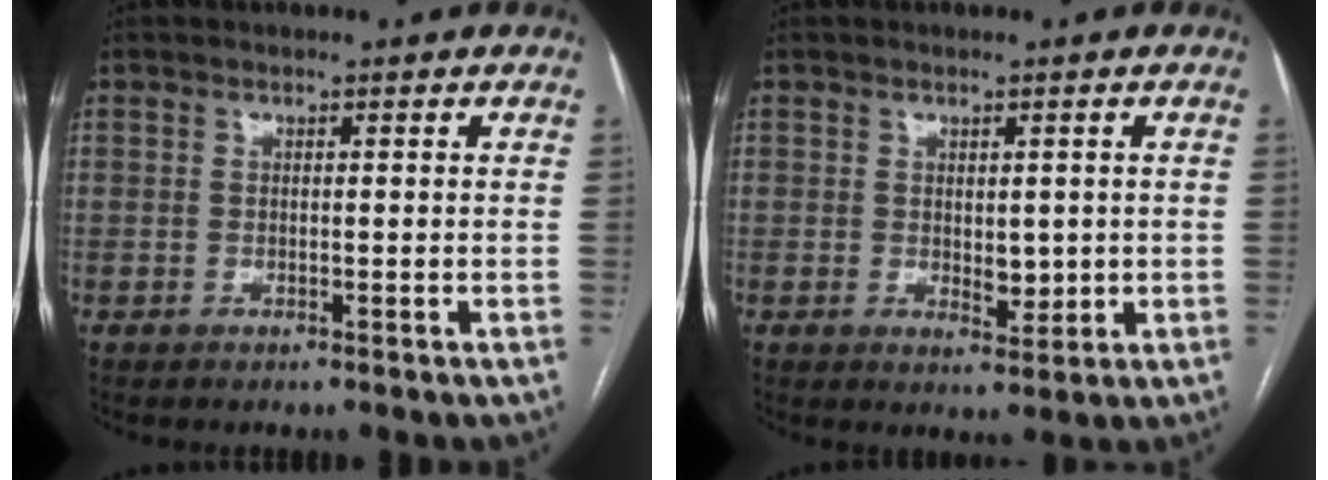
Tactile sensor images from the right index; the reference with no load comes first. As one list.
[{"total": 3.4, "force": [0.0, 1.8, 2.9], "torque": [-0.041, -0.007, 0.008]}]